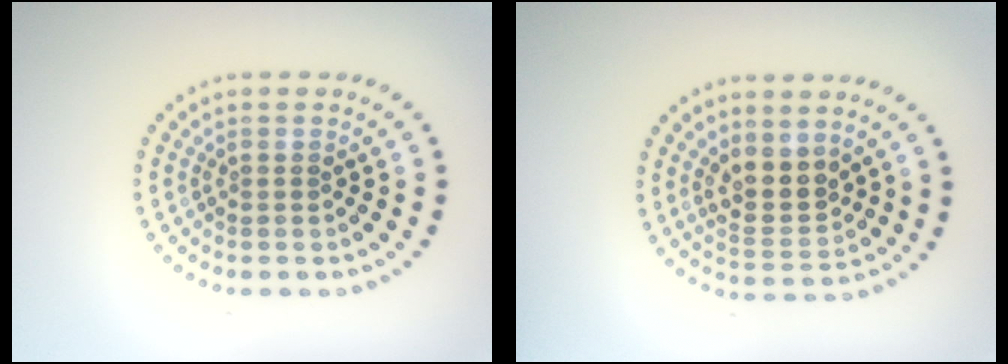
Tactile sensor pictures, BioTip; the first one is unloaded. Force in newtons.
{"total": 3.3, "press": 3.0, "slide": 1.5}